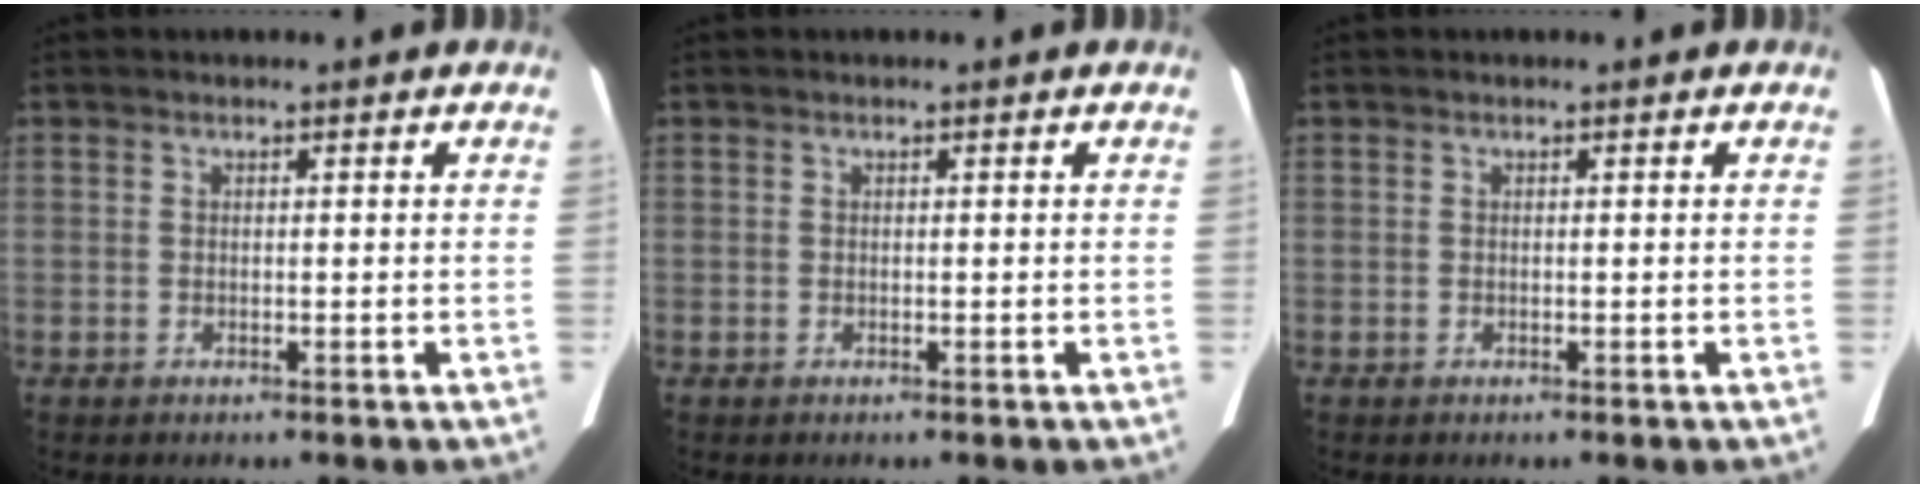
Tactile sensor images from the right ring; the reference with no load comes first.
{"total": 0.0}
{"total": 0.0}